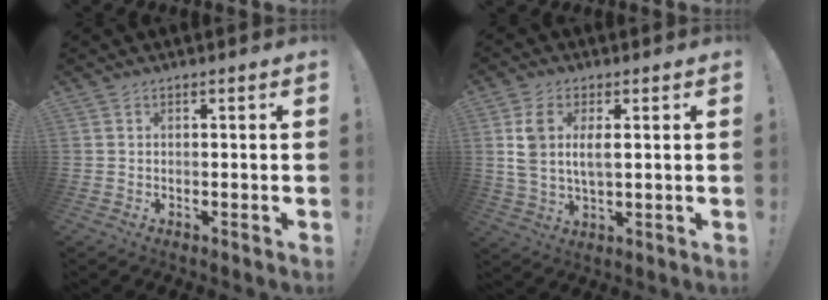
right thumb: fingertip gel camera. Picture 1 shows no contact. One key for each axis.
{"total": 7.8, "fx": 1.8, "fy": 4.2, "fz": 6.3, "tx": -0.115, "ty": -0.002, "tz": 0.031}